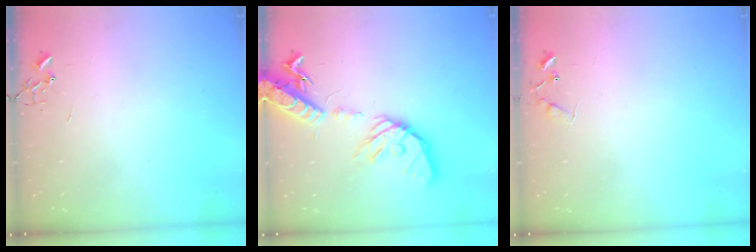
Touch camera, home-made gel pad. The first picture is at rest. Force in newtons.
{"total": 22.7, "press": 22.4, "slide": 3.7}
{"total": 6.5, "press": 6.5, "slide": 0.6}